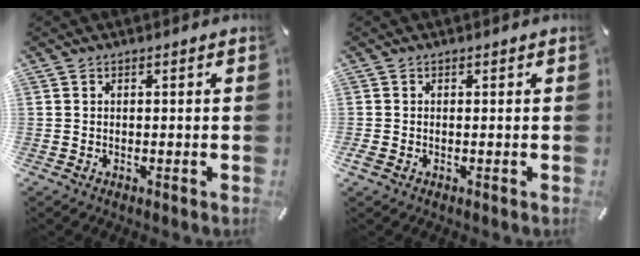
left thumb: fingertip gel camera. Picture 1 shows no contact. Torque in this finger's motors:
{"motor_torque": [-0.29, 0.22, 0.00, 0.09, 0.00]}